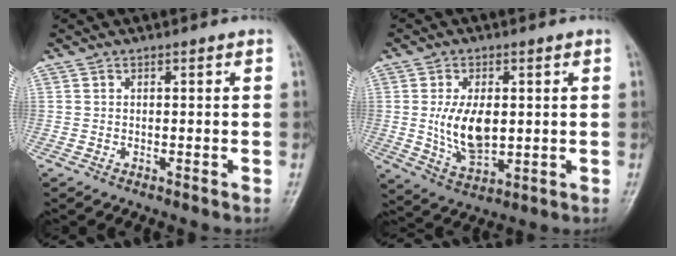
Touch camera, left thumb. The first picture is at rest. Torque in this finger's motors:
{"motor_torque": [1.67, 1.72, 1.07, -0.11, 0.14]}